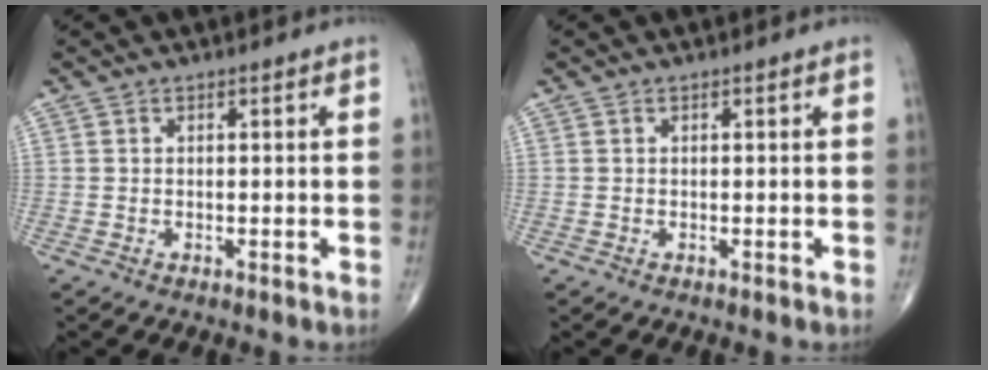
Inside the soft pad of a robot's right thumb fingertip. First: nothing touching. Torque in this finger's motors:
{"motor_torque": [0.00, 0.00, -0.03, -0.02, 0.00]}